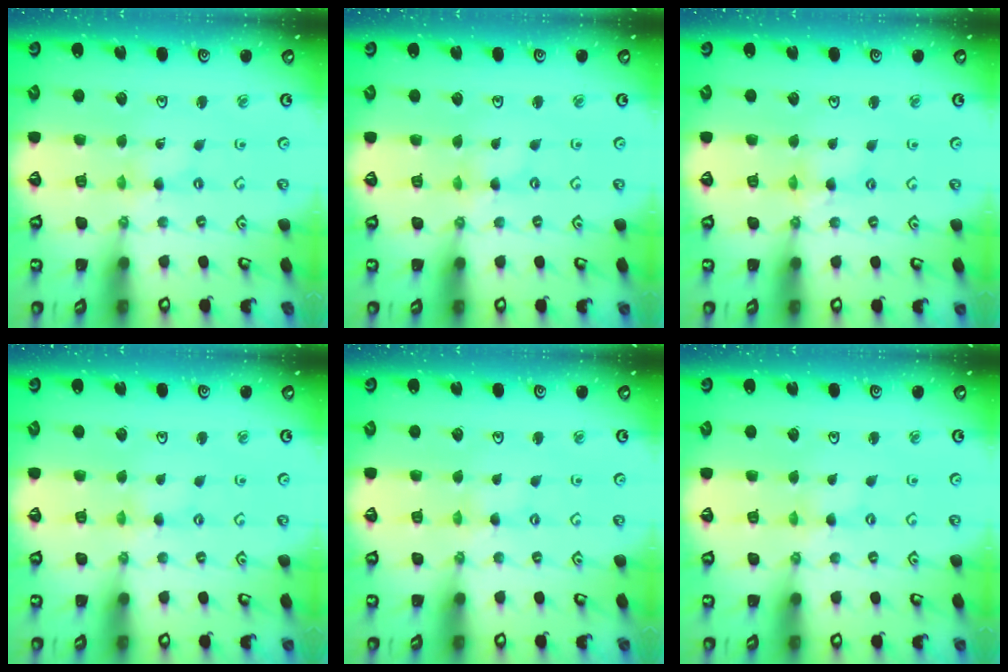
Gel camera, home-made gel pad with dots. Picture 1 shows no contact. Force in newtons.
{"total": 0.0}
{"total": 3.0, "press": 3.0, "slide": 0.3}
{"total": 1.7, "press": 1.7, "slide": 0.3}
{"total": 1.3, "press": 1.3, "slide": 0.3}
{"total": 0.0}